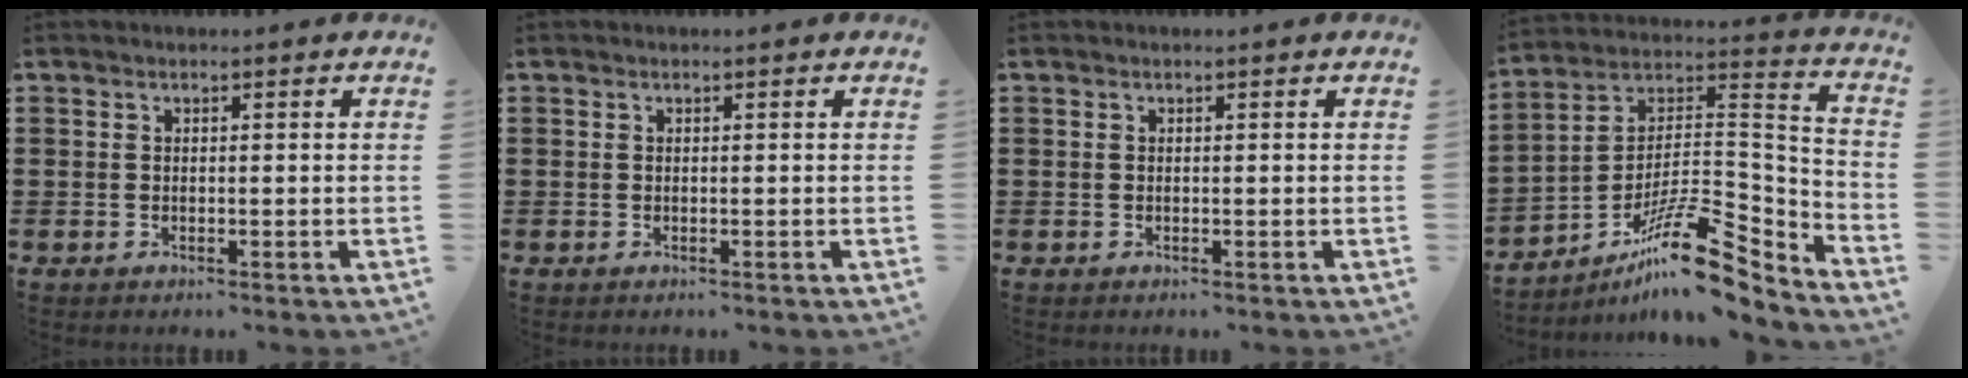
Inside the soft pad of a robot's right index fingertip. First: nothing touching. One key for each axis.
{"total": 0.0}
{"total": 0.0}
{"total": 14.8, "fx": -10.3, "fy": 4.0, "fz": 9.8, "tx": -0.150, "ty": 0.032, "tz": -0.188}